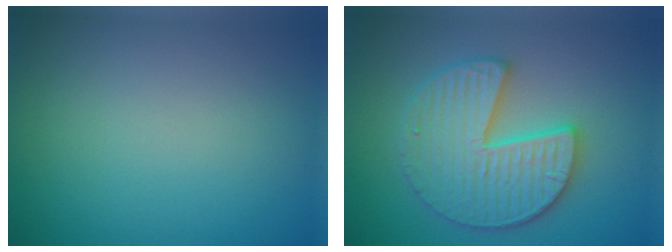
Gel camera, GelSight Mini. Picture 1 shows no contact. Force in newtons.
{"total": 6.1, "press": 6.0, "slide": 1.0}